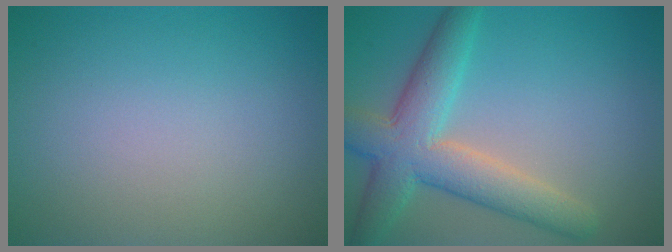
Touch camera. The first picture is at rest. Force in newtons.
{"total": 6.8, "press": 6.8, "slide": 0.3}